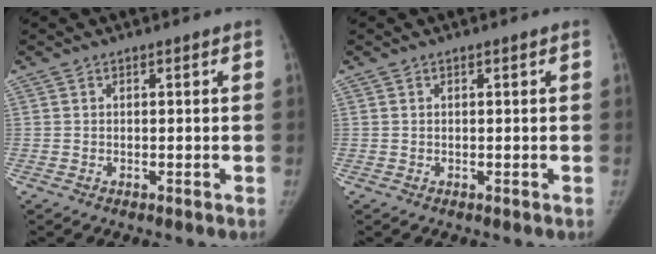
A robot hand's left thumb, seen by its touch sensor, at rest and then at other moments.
{"total": 0.0}